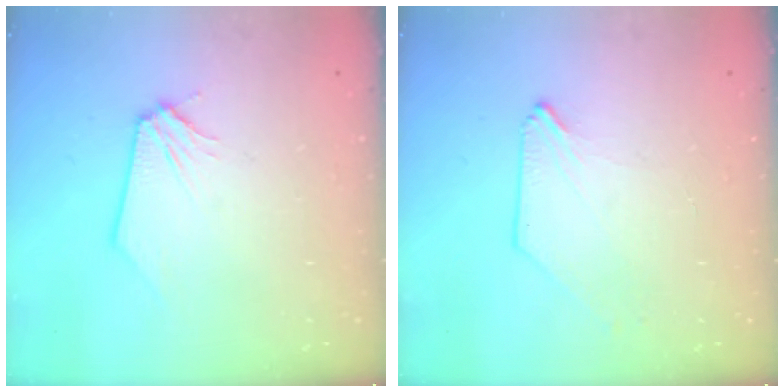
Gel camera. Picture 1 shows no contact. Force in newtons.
{"total": 0.0}